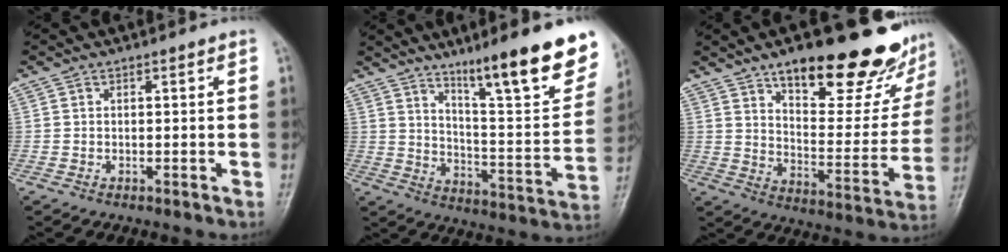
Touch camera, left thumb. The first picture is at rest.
{"total": 21.6, "force": [13.9, 3.8, 16.1], "torque": [-0.198, -0.071, 0.217]}
{"total": 26.4, "force": [17.1, 9.2, 17.8], "torque": [-0.199, -0.079, 0.248]}